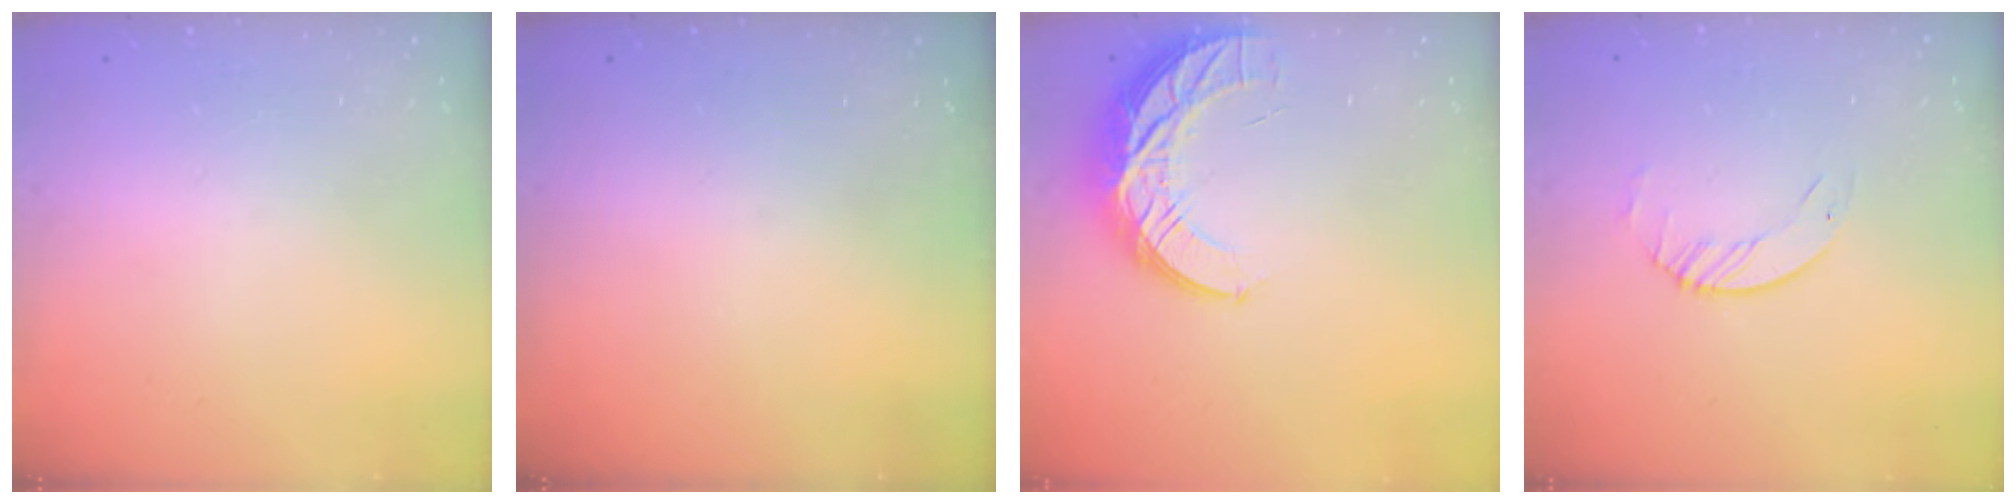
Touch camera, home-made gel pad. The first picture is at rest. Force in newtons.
{"total": 0.0}
{"total": 11.6, "press": 11.6, "slide": 0.9}
{"total": 1.7, "press": 1.7, "slide": 0.2}